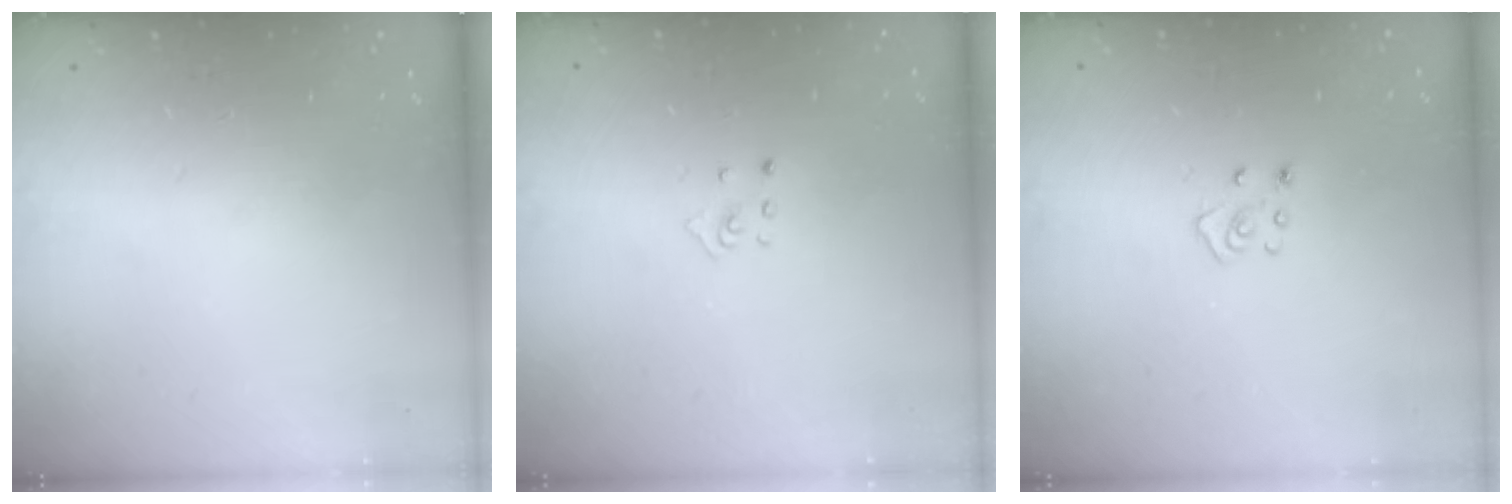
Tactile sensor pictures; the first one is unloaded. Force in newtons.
{"total": 2.9, "press": 2.9, "slide": 0.3}
{"total": 4.2, "press": 4.1, "slide": 0.3}